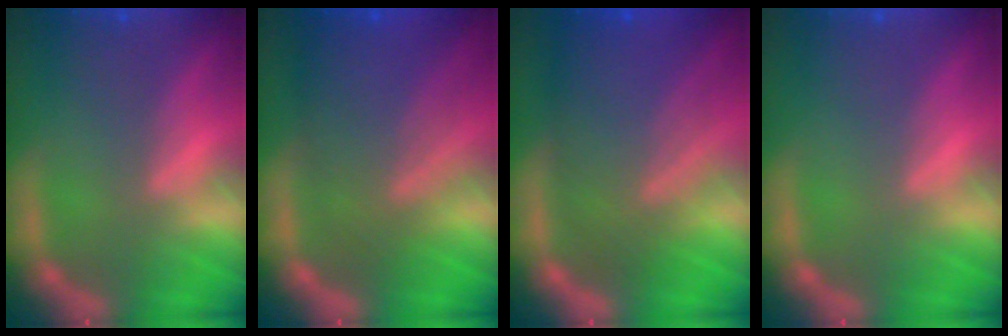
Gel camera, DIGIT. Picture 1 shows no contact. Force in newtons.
{"total": 8.1}
{"total": 9.0}
{"total": 0.0}